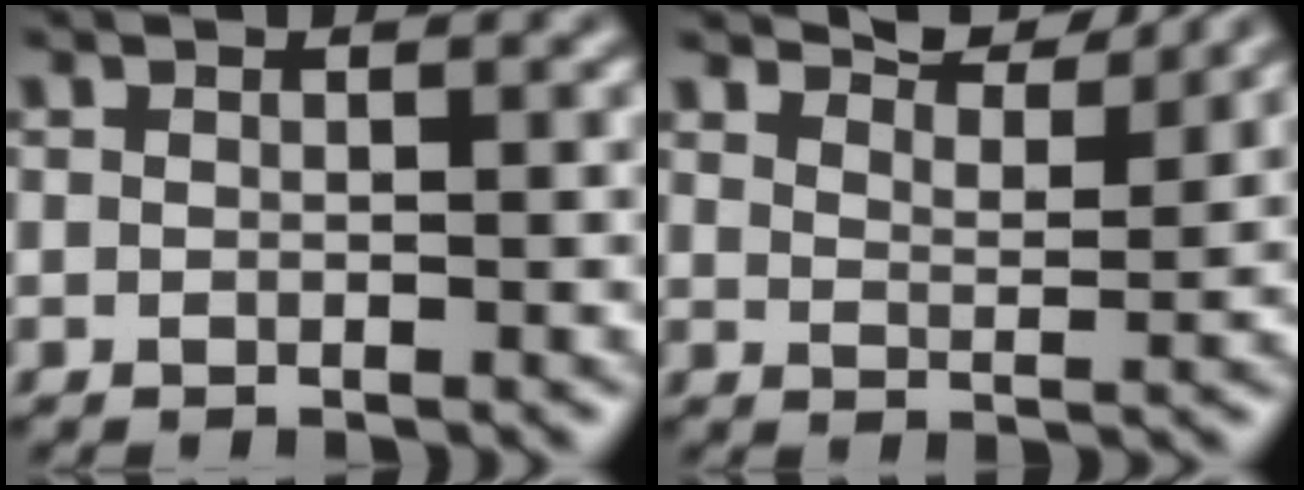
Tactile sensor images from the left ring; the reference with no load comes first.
{"total": 5.1, "force": [4.8, 0.6, 1.6], "torque": [-0.032, 0.005, 0.065]}